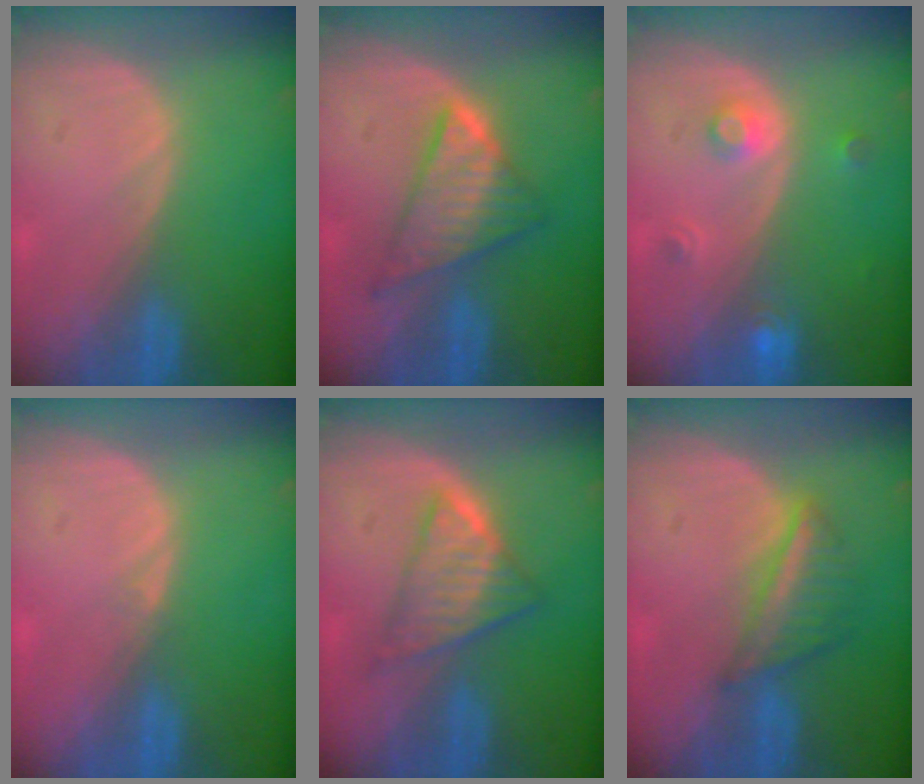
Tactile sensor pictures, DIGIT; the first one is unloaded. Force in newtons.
{"total": 7.0, "press": 7.0, "slide": 0.2}
{"total": 3.1, "press": 2.8, "slide": 1.2}
{"total": 0.6, "press": 0.4, "slide": 0.5}
{"total": 6.1, "press": 5.8, "slide": 2.0}
{"total": 5.3, "press": 5.3, "slide": 0.4}